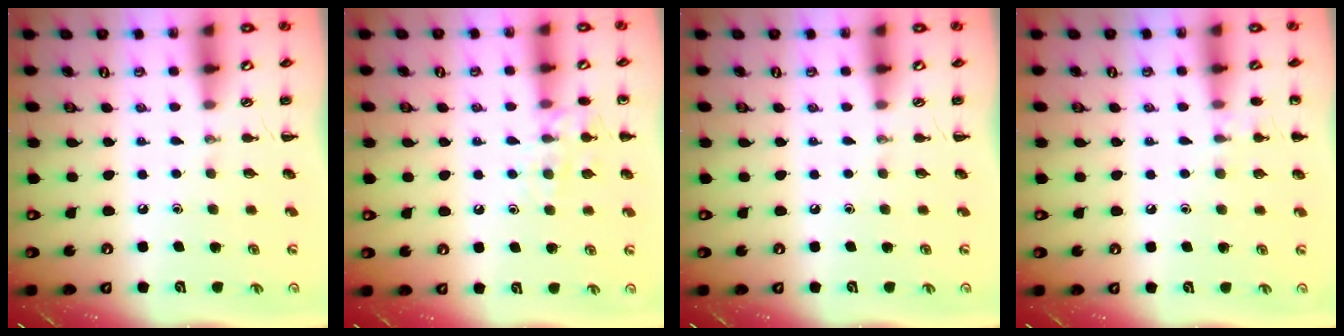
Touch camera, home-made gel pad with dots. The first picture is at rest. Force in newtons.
{"total": 10.0, "press": 9.9, "slide": 1.0}
{"total": 0.0}
{"total": 6.0, "press": 5.7, "slide": 2.0}